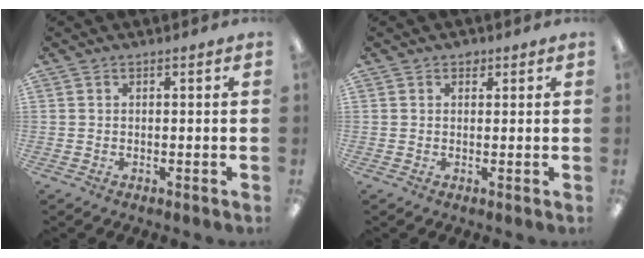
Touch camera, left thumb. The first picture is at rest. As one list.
[{"total": 1.5, "force": [1.0, 1.0, 0.5], "torque": [-0.003, -0.001, 0.016]}]